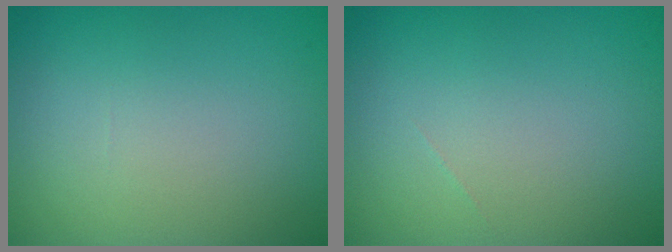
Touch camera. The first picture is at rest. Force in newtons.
{"total": 0.0}